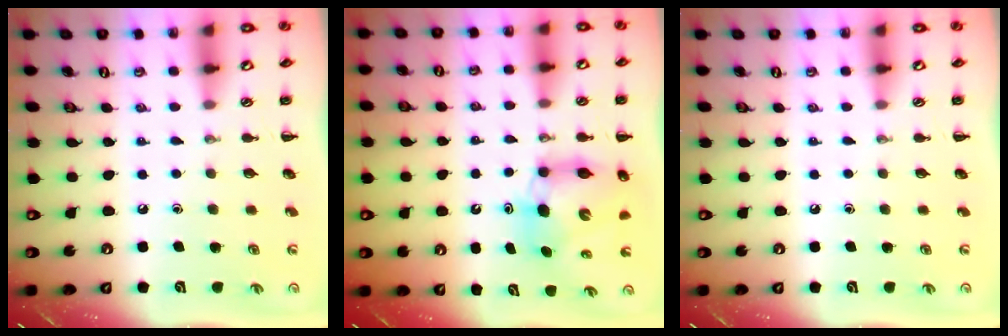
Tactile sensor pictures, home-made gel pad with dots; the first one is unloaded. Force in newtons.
{"total": 6.8, "press": 6.6, "slide": 1.8}
{"total": 0.0}